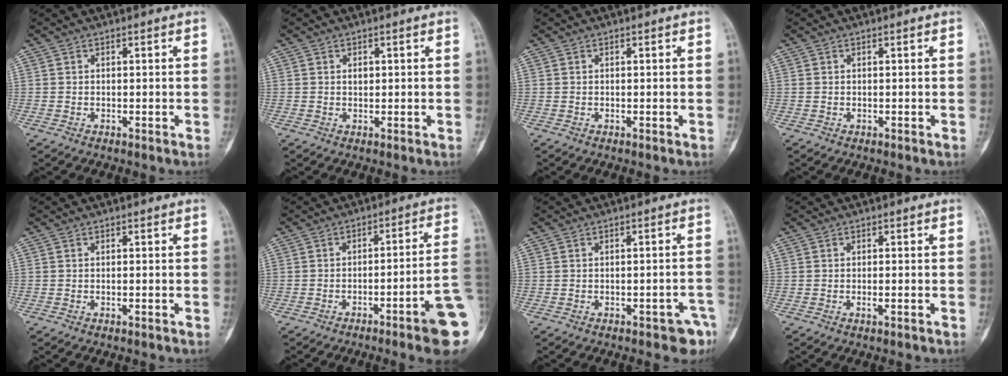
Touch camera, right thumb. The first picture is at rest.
{"total": 1.2, "force": [0.3, 0.8, 0.8], "torque": [-0.009, 0.000, 0.006]}
{"total": 0.0}
{"total": 0.0}
{"total": 0.0}
{"total": 12.2, "force": [-4.9, 0.5, 11.2], "torque": [-0.126, 0.028, -0.068]}
{"total": 4.9, "force": [-3.0, 2.2, 3.2], "torque": [-0.019, 0.021, -0.030]}
{"total": 0.8, "force": [-0.3, 0.1, 0.7], "torque": [-0.011, -0.001, -0.003]}